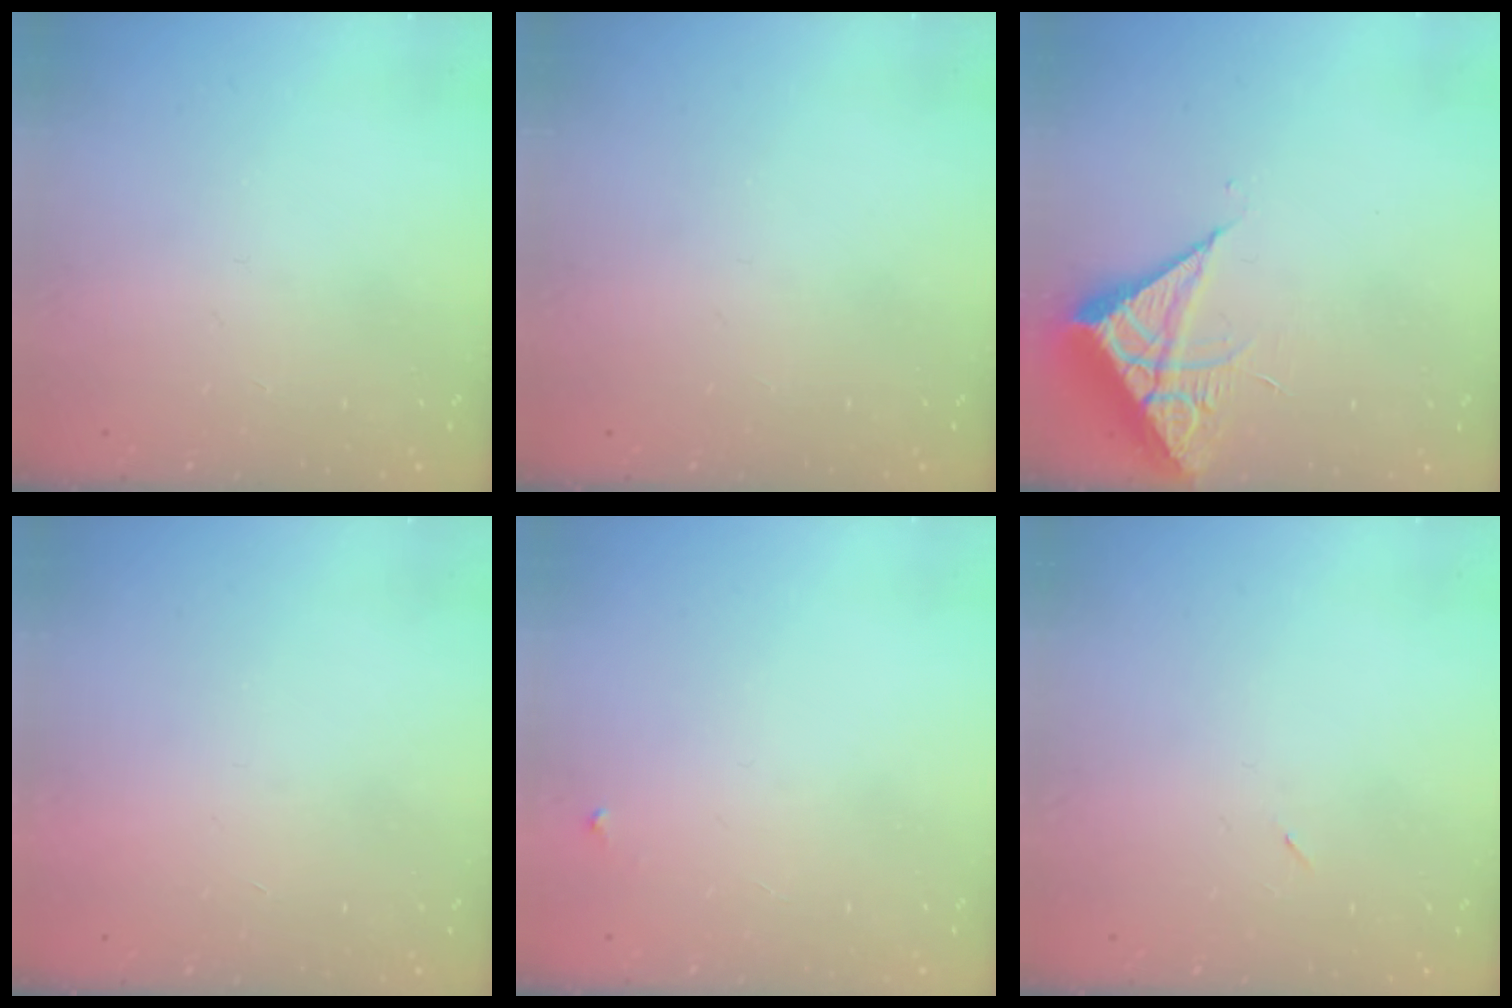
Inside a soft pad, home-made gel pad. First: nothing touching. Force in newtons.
{"total": 0.0}
{"total": 6.2, "press": 6.2, "slide": 0.4}
{"total": 1.7, "press": 1.7, "slide": 0.1}
{"total": 2.2, "press": 2.2, "slide": 0.1}
{"total": 2.2, "press": 1.9, "slide": 1.2}